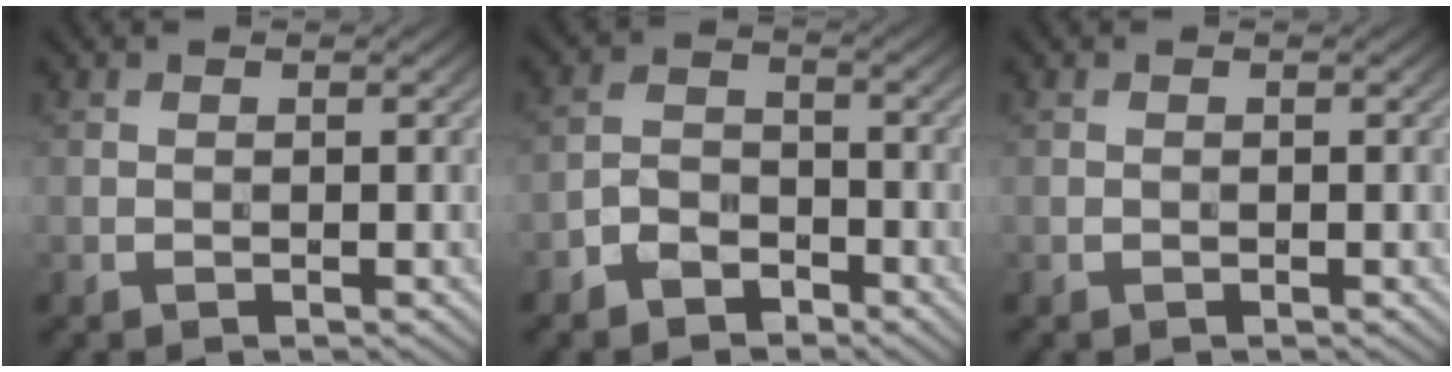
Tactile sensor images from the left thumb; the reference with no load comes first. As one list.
[{"total": 3.9, "force": [-2.8, 2.3, 1.5], "torque": [-0.027, 0.003, -0.065]}, {"total": 0.0}]